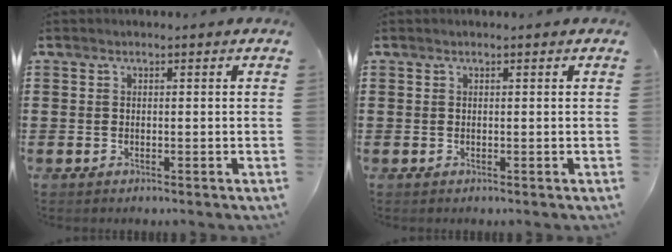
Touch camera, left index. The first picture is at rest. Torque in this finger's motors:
{"motor_torque": [2.14, 0.00, -0.02, -0.01]}